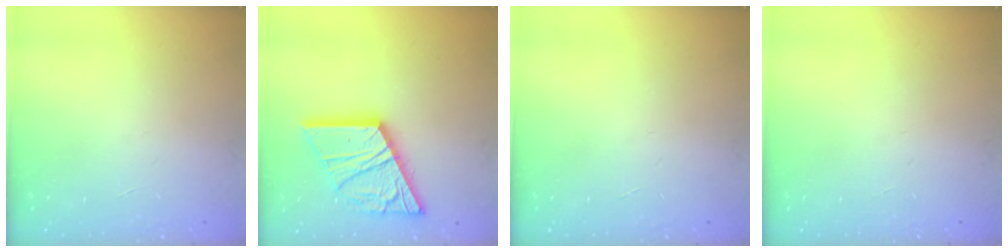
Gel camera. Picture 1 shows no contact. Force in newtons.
{"total": 21.8, "press": 21.7, "slide": 2.4}
{"total": 0.0}
{"total": 0.0}